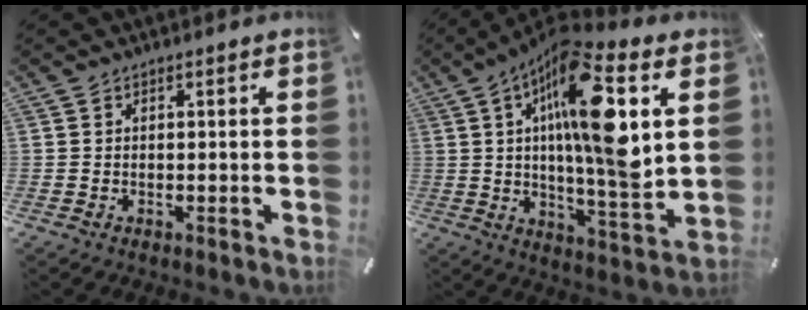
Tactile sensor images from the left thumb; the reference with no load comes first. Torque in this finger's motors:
{"motor_torque": [2.40, 2.61, 2.75, -0.02, 0.54]}